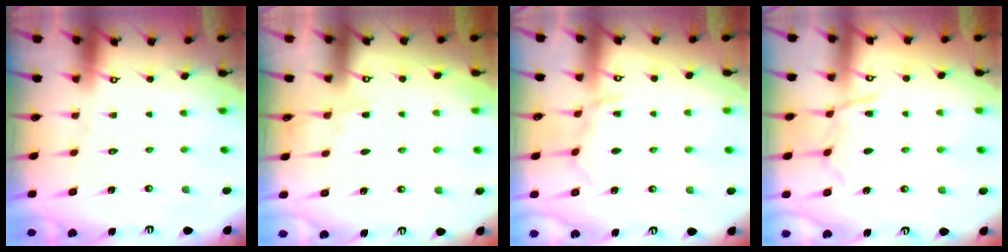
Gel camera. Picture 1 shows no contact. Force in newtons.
{"total": 2.7, "press": 2.6, "slide": 0.4}
{"total": 6.9, "press": 6.8, "slide": 0.8}
{"total": 8.5, "press": 8.4, "slide": 0.9}